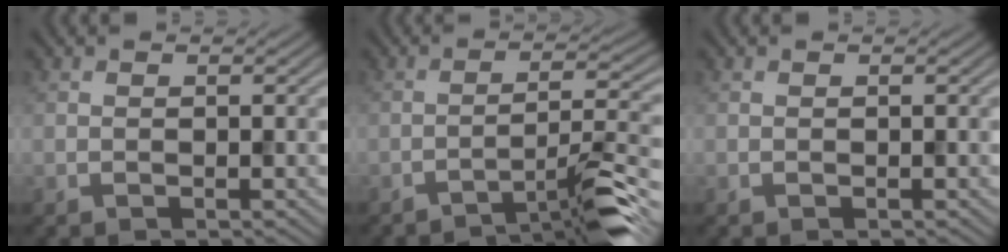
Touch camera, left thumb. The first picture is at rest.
{"total": 6.5, "force": [-4.8, 0.4, 4.4], "torque": [-0.055, 0.024, -0.088]}
{"total": 0.0}